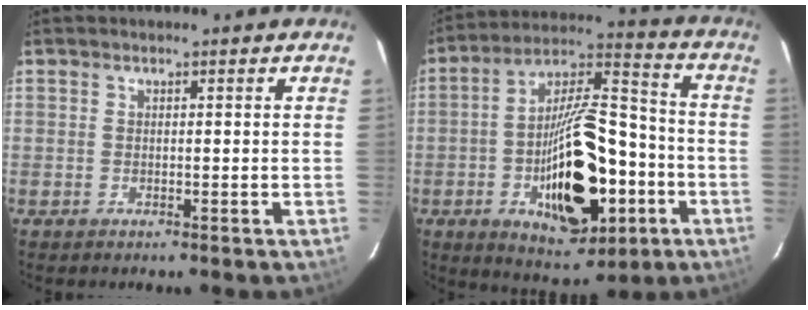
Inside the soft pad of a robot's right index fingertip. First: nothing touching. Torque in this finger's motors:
{"motor_torque": [2.01, -0.14, 1.06, 0.21]}